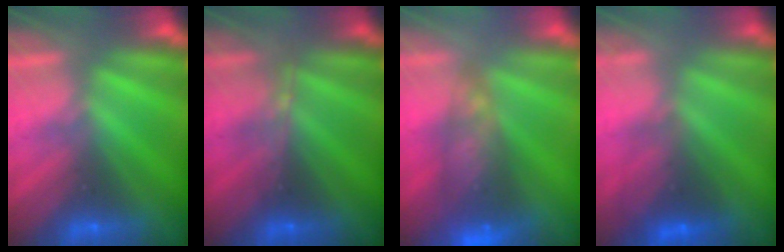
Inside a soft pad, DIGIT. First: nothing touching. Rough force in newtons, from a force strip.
{"total": 2.9}
{"total": 8.2}
{"total": 2.8}